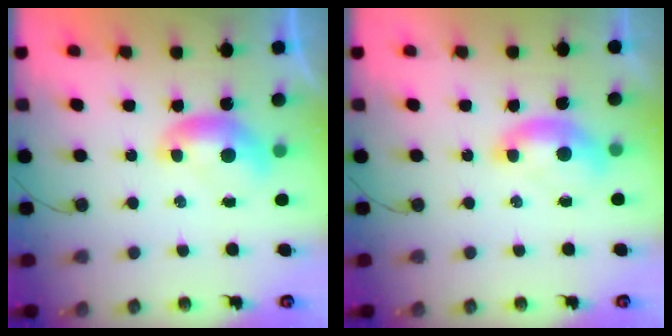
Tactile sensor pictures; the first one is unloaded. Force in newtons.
{"total": 1.5, "press": 1.3, "slide": 0.7}